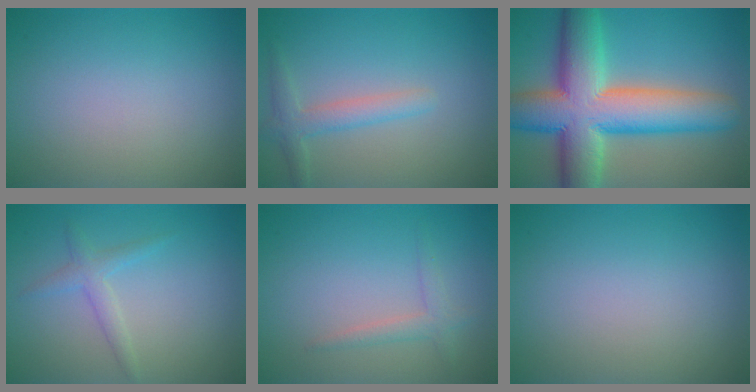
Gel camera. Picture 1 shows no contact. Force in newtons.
{"total": 2.4, "press": 2.4, "slide": 0.1}
{"total": 13.5, "press": 13.5, "slide": 0.9}
{"total": 1.7, "press": 1.7, "slide": 0.1}
{"total": 1.6, "press": 1.5, "slide": 0.1}
{"total": 0.0}